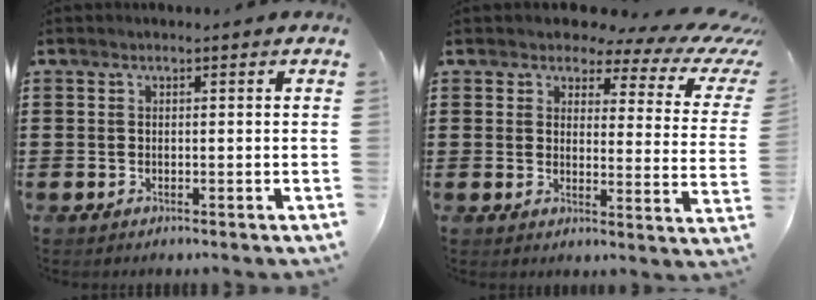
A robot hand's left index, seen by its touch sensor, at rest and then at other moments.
{"total": 4.9, "force": [3.6, 2.1, 2.5], "torque": [-0.053, -0.017, 0.055]}